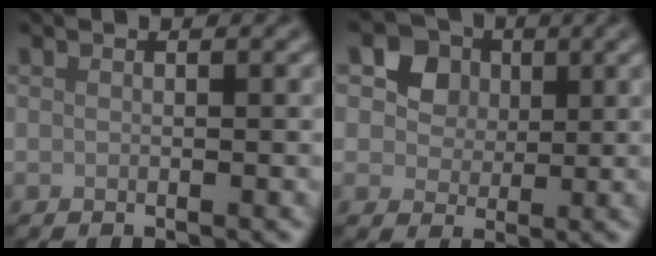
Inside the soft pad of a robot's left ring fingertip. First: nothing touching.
{"total": 4.9, "force": [2.2, 3.7, 2.2], "torque": [-0.049, -0.002, 0.032]}